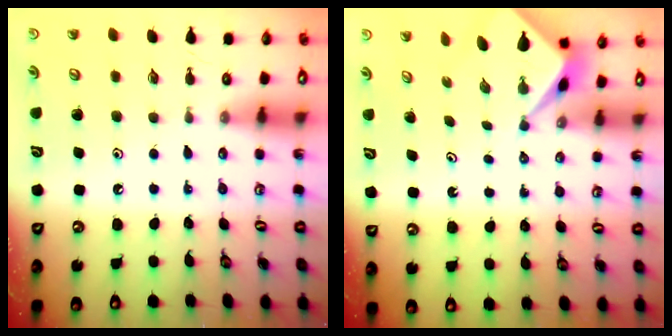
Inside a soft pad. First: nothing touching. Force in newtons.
{"total": 2.1, "press": 2.1, "slide": 0.2}